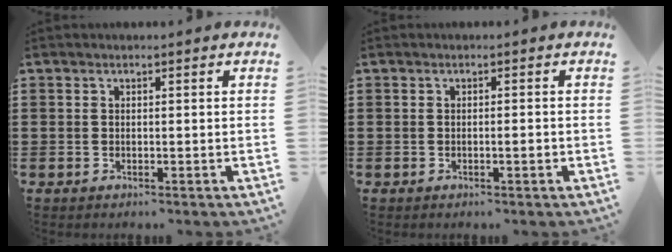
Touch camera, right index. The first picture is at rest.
{"total": 1.1, "force": [-0.4, 0.2, 1.0], "torque": [-0.016, -0.001, -0.006]}